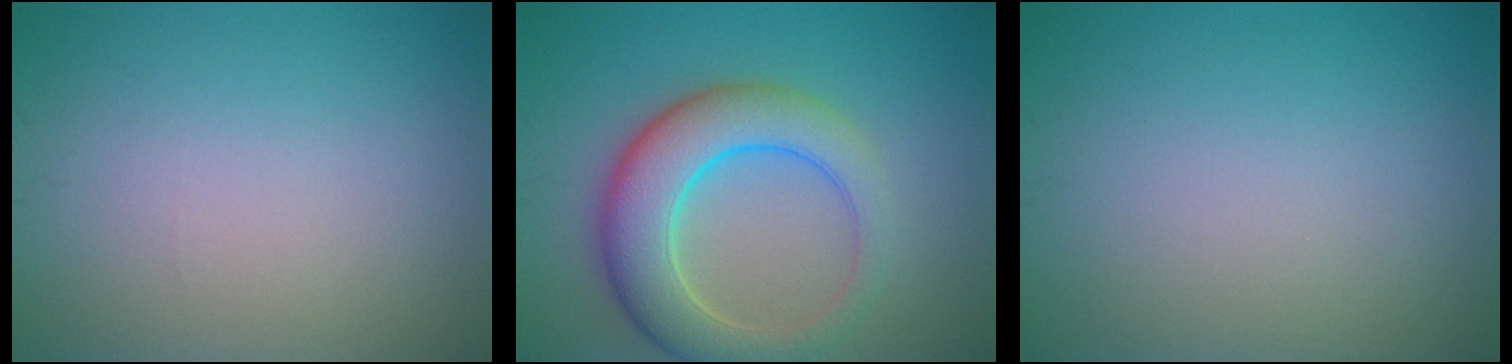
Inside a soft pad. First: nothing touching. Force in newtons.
{"total": 7.3, "press": 7.3, "slide": 0.4}
{"total": 0.0}